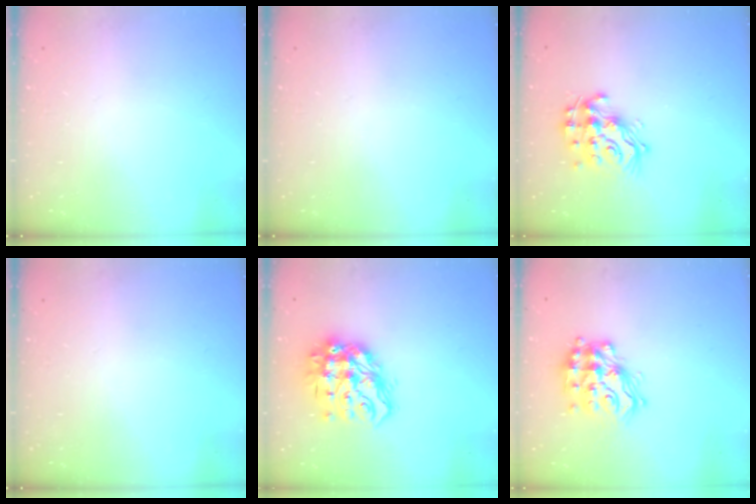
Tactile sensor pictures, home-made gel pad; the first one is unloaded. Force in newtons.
{"total": 0.0}
{"total": 15.4, "press": 15.3, "slide": 1.2}
{"total": 0.0}
{"total": 19.6, "press": 19.5, "slide": 2.0}
{"total": 15.7, "press": 15.6, "slide": 0.7}